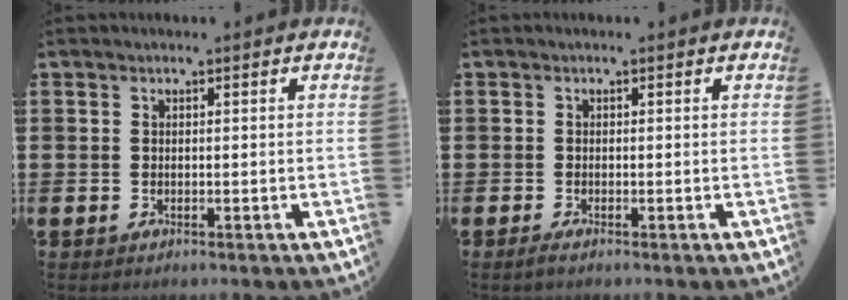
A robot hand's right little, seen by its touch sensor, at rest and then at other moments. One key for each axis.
{"total": 0.7, "fx": -0.3, "fy": 0.1, "fz": 0.6, "tx": -0.011, "ty": -0.003, "tz": -0.005}